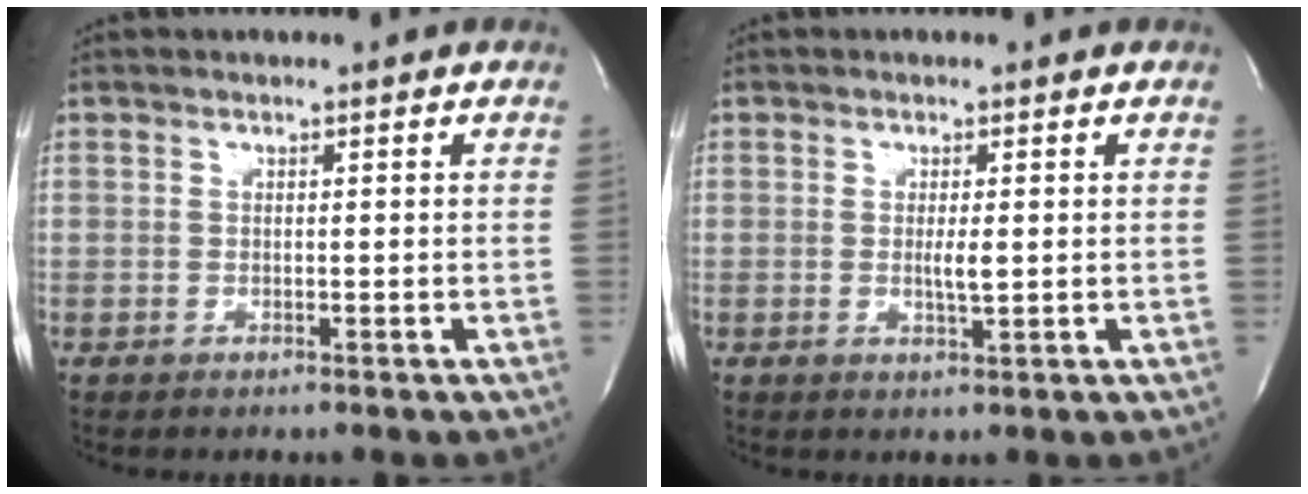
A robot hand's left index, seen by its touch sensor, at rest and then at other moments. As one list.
[{"total": 2.2, "force": [0.0, 0.3, 2.2], "torque": [-0.043, -0.006, 0.000]}]